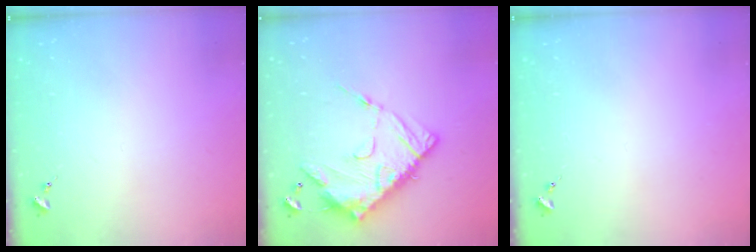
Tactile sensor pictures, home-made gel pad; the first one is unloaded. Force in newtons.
{"total": 16.0, "press": 15.9, "slide": 1.5}
{"total": 0.0}